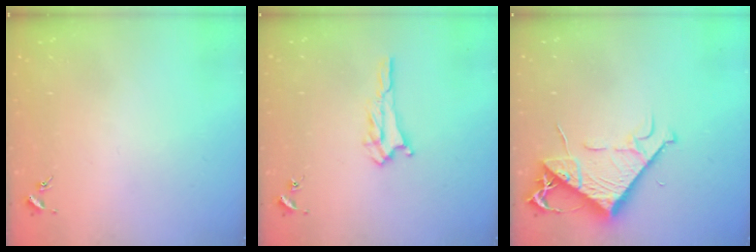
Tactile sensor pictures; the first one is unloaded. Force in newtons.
{"total": 1.7, "press": 1.7, "slide": 0.2}
{"total": 8.2, "press": 8.1, "slide": 1.1}